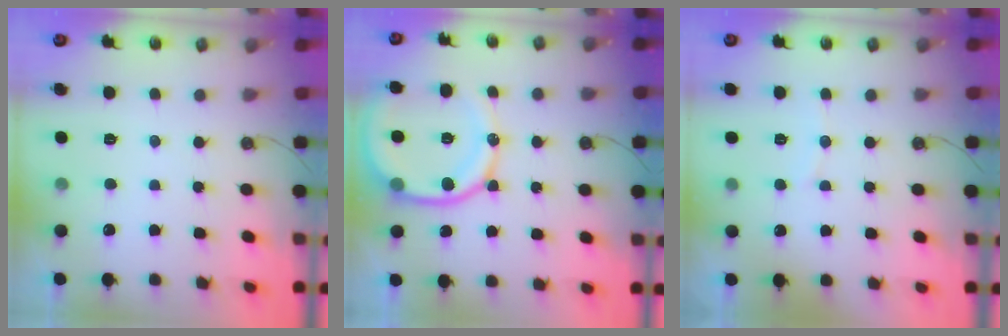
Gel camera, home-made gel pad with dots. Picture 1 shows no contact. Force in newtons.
{"total": 14.7, "press": 14.6, "slide": 1.6}
{"total": 4.0, "press": 4.0, "slide": 0.5}